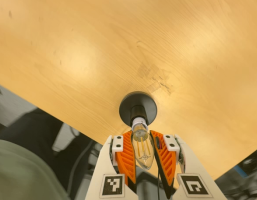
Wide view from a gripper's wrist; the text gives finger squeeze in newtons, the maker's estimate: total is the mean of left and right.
{"total": 21.7, "left": 21.4, "right": 21.9}